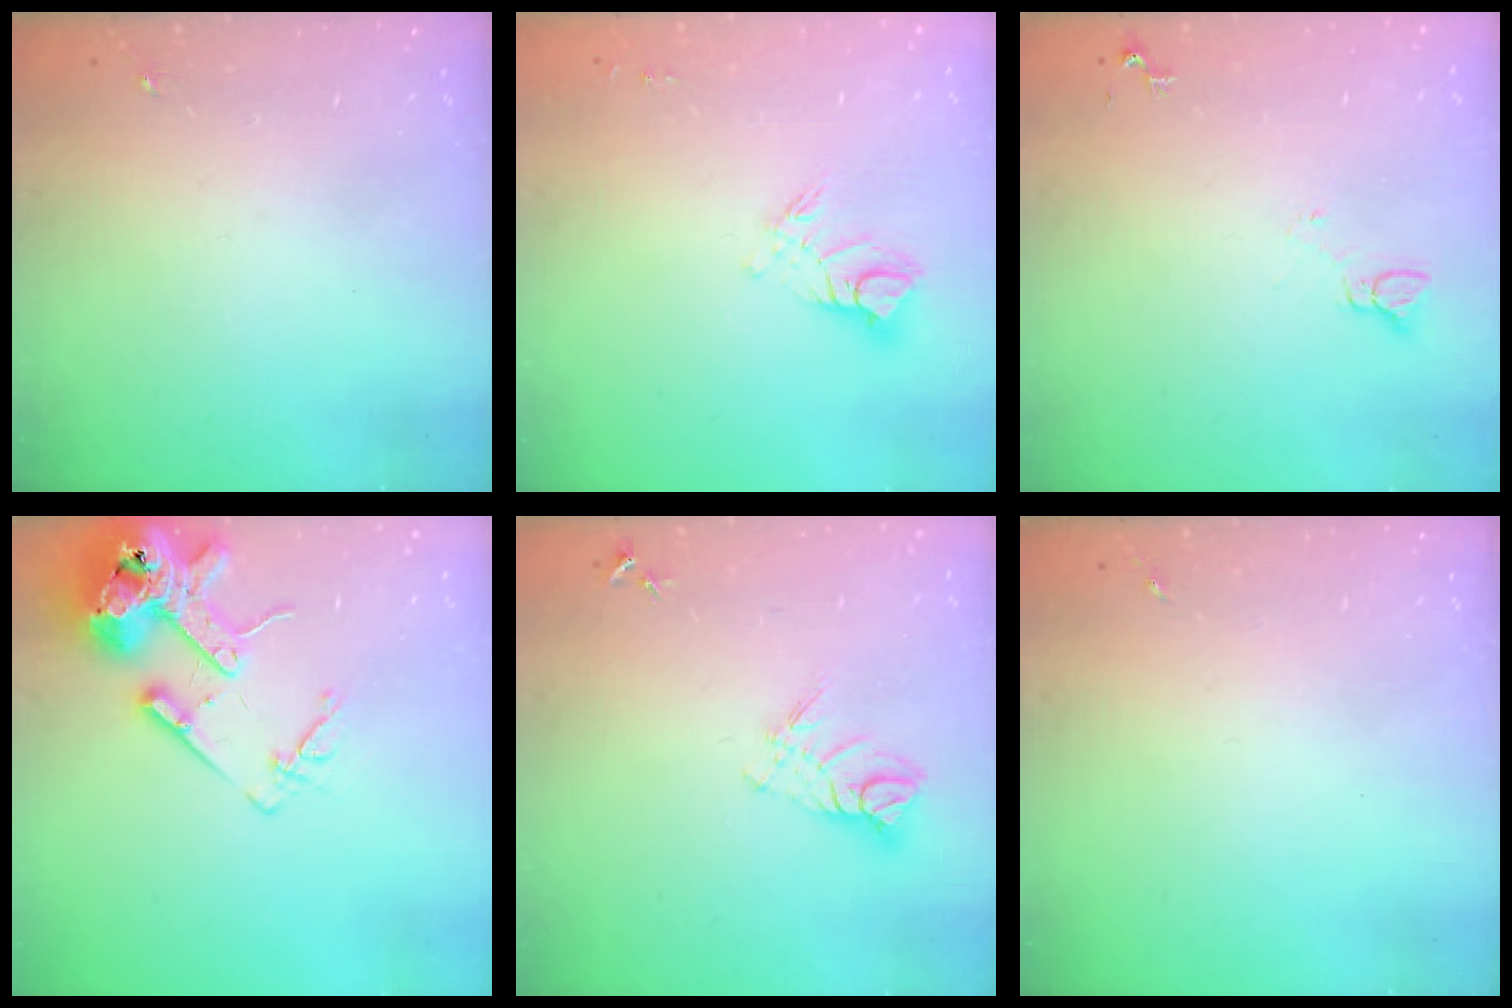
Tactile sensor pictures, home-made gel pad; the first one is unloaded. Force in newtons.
{"total": 10.0, "press": 9.9, "slide": 1.0}
{"total": 4.3, "press": 4.3, "slide": 0.4}
{"total": 16.1, "press": 15.9, "slide": 2.4}
{"total": 8.8, "press": 8.7, "slide": 0.7}
{"total": 0.0}